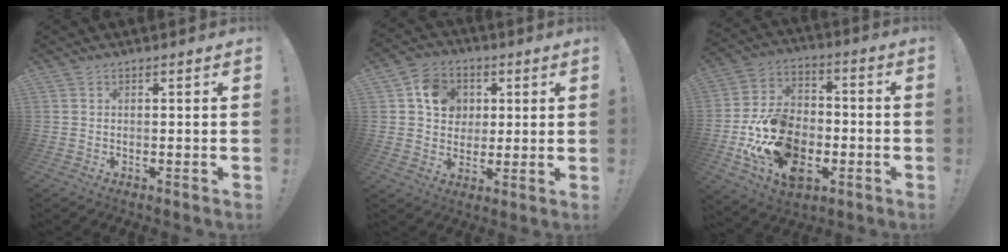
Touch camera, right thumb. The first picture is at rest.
{"total": 11.3, "force": [3.3, 9.8, 4.6], "torque": [-0.063, -0.005, 0.066]}
{"total": 20.0, "force": [-6.6, 13.7, 13.1], "torque": [-0.227, 0.037, -0.105]}